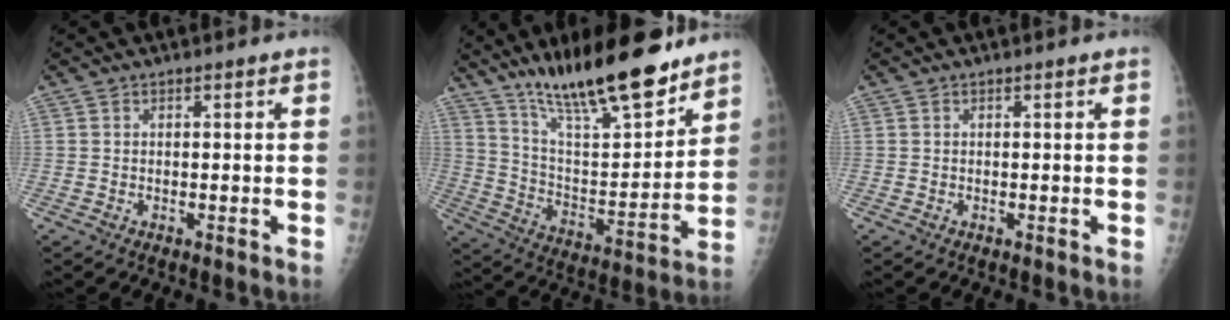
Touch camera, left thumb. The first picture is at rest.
{"total": 22.4, "force": [16.9, 5.1, 13.7], "torque": [-0.198, -0.087, 0.290]}
{"total": 0.0}